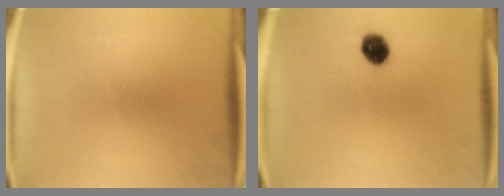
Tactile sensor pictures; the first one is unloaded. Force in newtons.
{"total": 5.4}